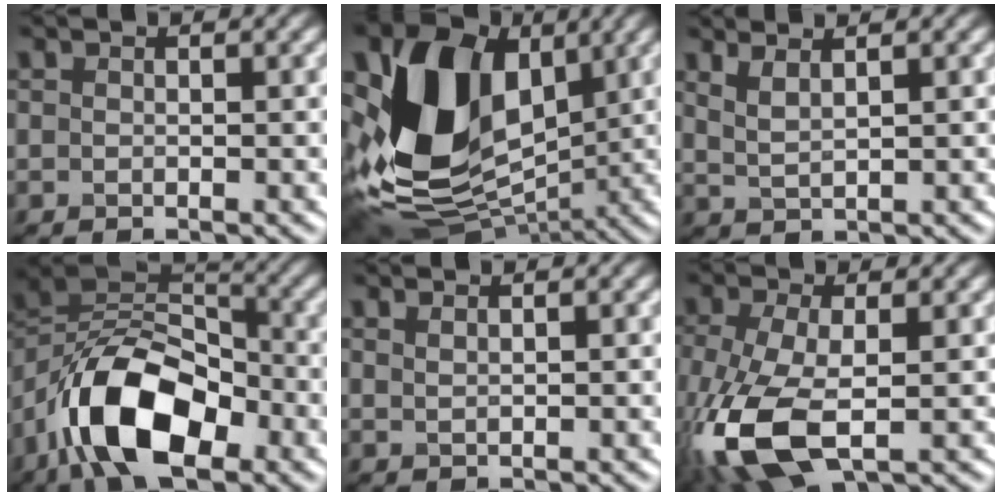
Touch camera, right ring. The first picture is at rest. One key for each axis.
{"total": 13.8, "fx": 1.2, "fy": 10.3, "fz": 9.1, "tx": -0.192, "ty": -0.009, "tz": 0.017}
{"total": 2.3, "fx": 1.6, "fy": 0.6, "fz": 1.6, "tx": -0.032, "ty": -0.002, "tz": 0.036}
{"total": 12.0, "fx": -5.8, "fy": 6.1, "fz": 8.6, "tx": -0.160, "ty": 0.008, "tz": -0.117}
{"total": 1.1, "fx": 0.8, "fy": 0.4, "fz": 0.6, "tx": -0.011, "ty": -0.002, "tz": 0.017}
{"total": 9.2, "fx": -2.8, "fy": 4.3, "fz": 7.6, "tx": -0.194, "ty": -0.019, "tz": -0.058}